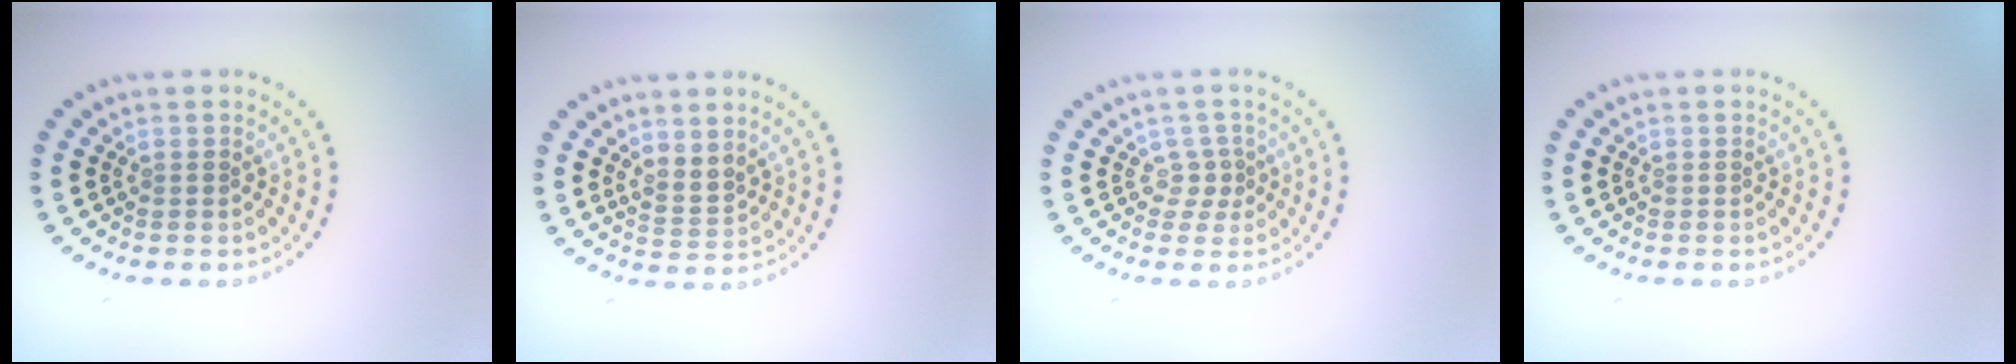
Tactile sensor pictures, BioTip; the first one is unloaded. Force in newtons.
{"total": 2.0, "press": 1.4, "slide": 1.4}
{"total": 1.4, "press": 0.9, "slide": 1.0}
{"total": 0.0}